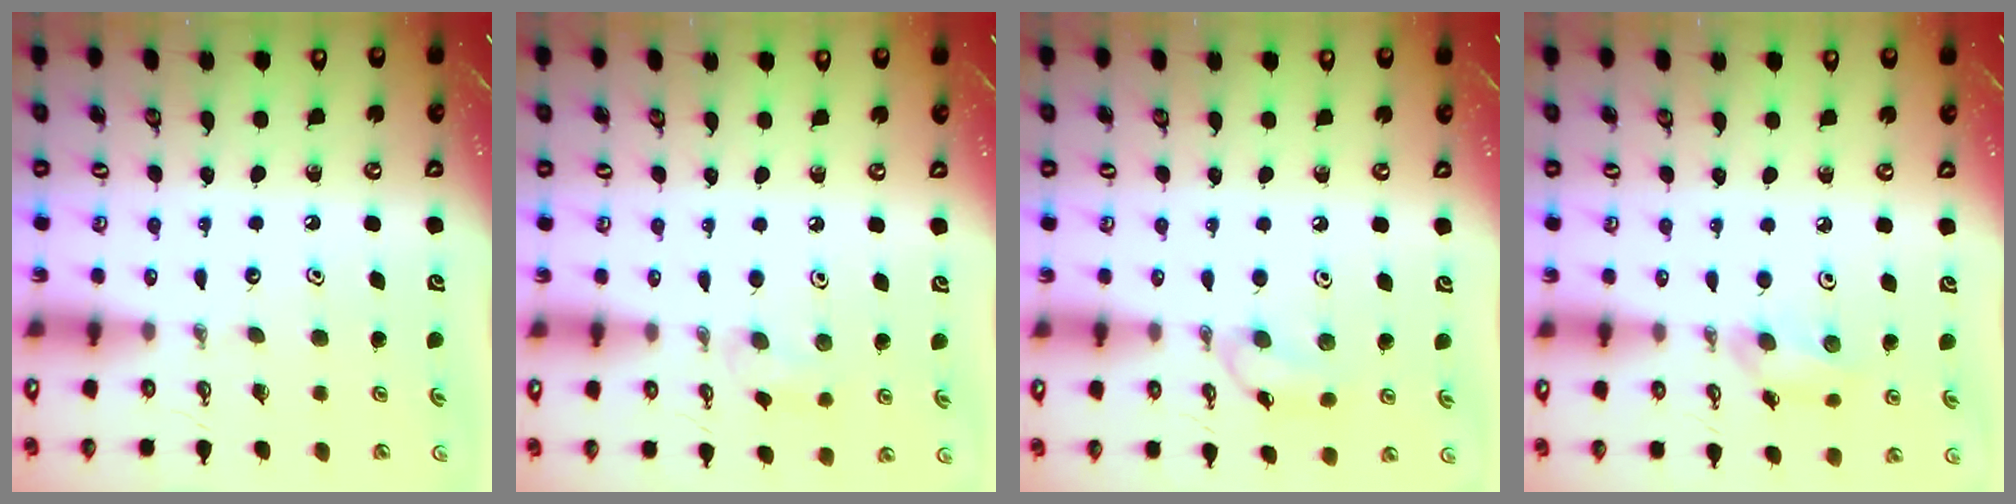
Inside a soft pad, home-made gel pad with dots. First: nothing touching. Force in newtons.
{"total": 6.5, "press": 6.1, "slide": 2.2}
{"total": 7.1, "press": 7.1, "slide": 0.5}
{"total": 5.8, "press": 5.5, "slide": 2.0}